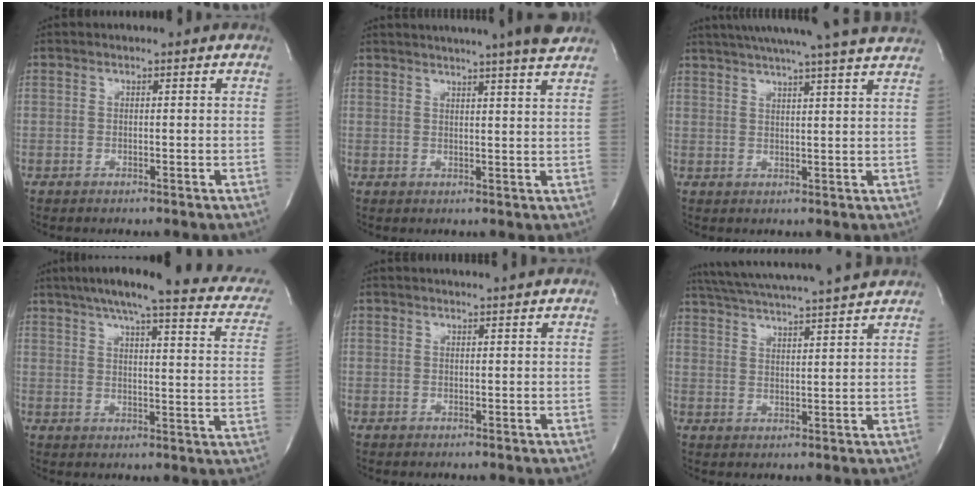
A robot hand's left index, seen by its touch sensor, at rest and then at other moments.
{"total": 12.7, "force": [11.2, -0.8, 6.0], "torque": [-0.103, -0.009, 0.131]}
{"total": 20.2, "force": [17.9, -0.7, 9.5], "torque": [-0.158, -0.001, 0.232]}
{"total": 22.9, "force": [18.3, 3.4, 13.4], "torque": [-0.184, 0.002, 0.214]}
{"total": 3.0, "force": [2.8, -0.8, 0.9], "torque": [-0.012, 0.002, 0.034]}
{"total": 16.8, "force": [15.3, -0.5, 7.1], "torque": [-0.135, 0.010, 0.222]}